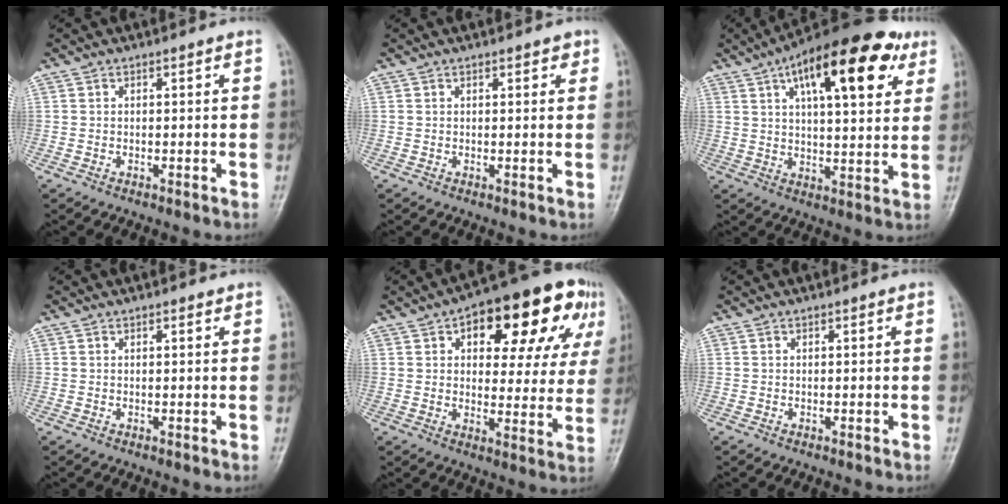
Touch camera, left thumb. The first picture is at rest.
{"total": 1.5, "force": [0.9, 0.8, 0.9], "torque": [-0.001, -0.002, 0.008]}
{"total": 20.7, "force": [9.7, 7.9, 16.5], "torque": [-0.225, -0.006, 0.143]}
{"total": 0.6, "force": [0.4, 0.2, 0.3], "torque": [-0.007, -0.002, 0.004]}
{"total": 20.6, "force": [9.3, 9.9, 15.5], "torque": [-0.157, 0.011, 0.122]}
{"total": 0.0}